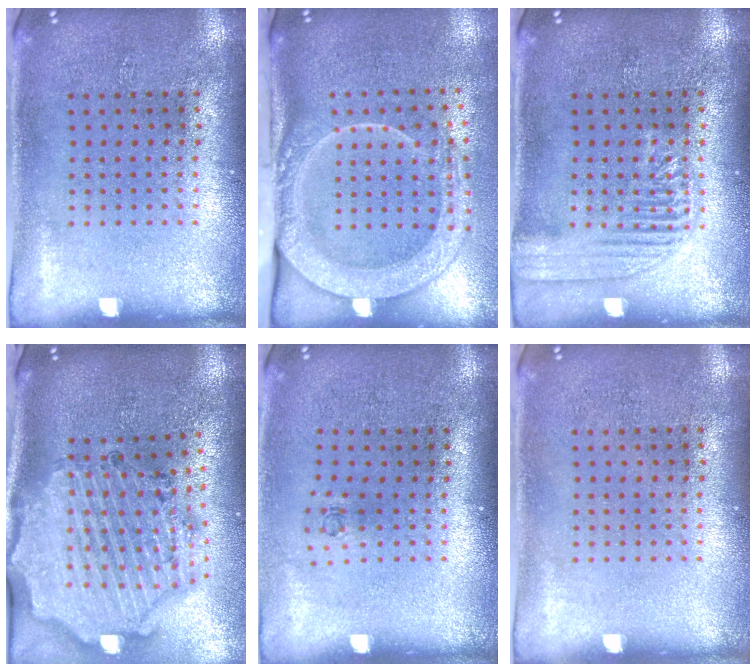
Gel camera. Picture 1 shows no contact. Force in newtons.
{"total": 2.8, "press": 2.1, "slide": 1.8}
{"total": 2.3, "press": 2.3, "slide": 0.4}
{"total": 2.9, "press": 2.6, "slide": 1.2}
{"total": 0.7, "press": 0.3, "slide": 0.6}
{"total": 0.0}